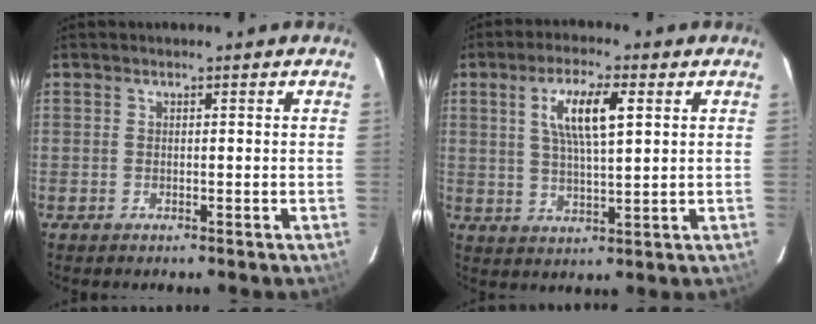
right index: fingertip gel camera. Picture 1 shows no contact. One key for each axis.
{"total": 8.5, "fx": 2.8, "fy": 2.1, "fz": 7.8, "tx": -0.144, "ty": 0.005, "tz": 0.053}